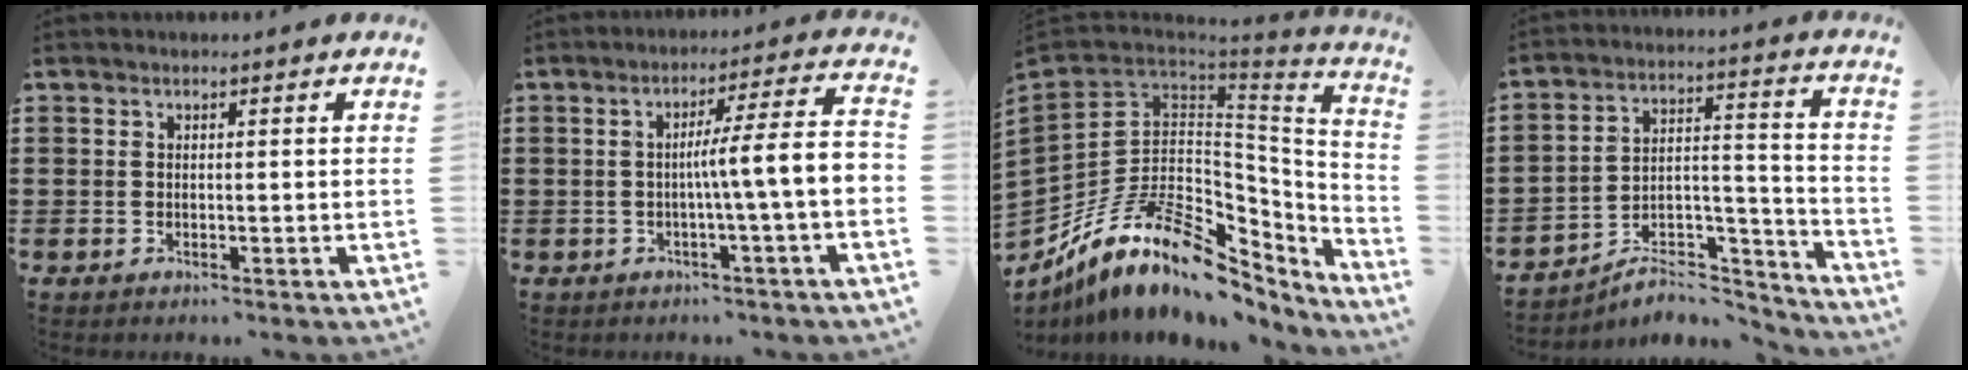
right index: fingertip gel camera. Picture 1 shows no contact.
{"total": 7.4, "force": [-1.3, -0.2, 7.3], "torque": [-0.121, -0.008, -0.028]}
{"total": 18.3, "force": [-7.4, 10.9, 12.6], "torque": [-0.284, 0.020, -0.127]}
{"total": 6.2, "force": [-5.5, 2.1, 1.8], "torque": [-0.026, 0.010, -0.106]}